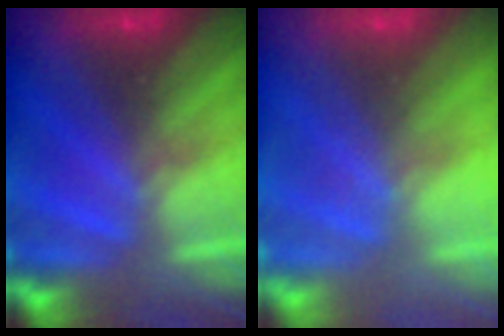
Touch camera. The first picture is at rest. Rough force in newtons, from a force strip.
{"total": 8.1}